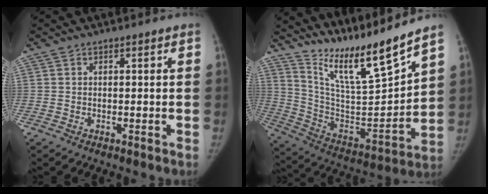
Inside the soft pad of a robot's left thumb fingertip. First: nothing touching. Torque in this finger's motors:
{"motor_torque": [0.33, -0.23, 1.23, -1.54, 0.04]}